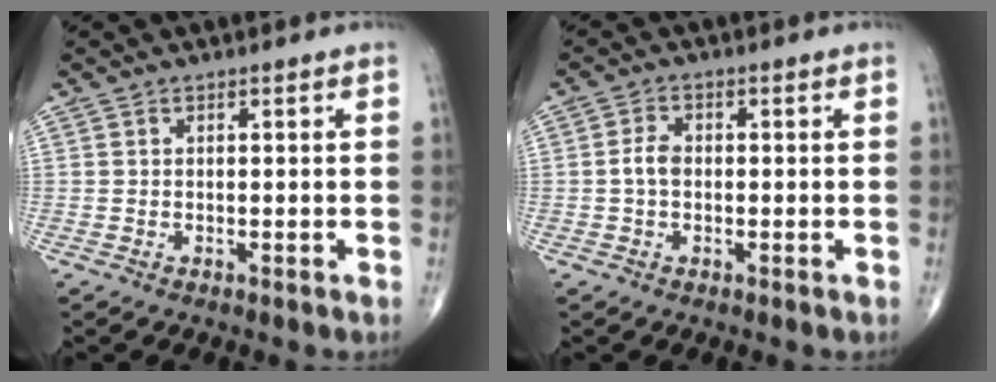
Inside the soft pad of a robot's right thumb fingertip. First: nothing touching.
{"total": 3.0, "force": [-0.3, 2.0, 2.2], "torque": [-0.042, 0.008, -0.011]}